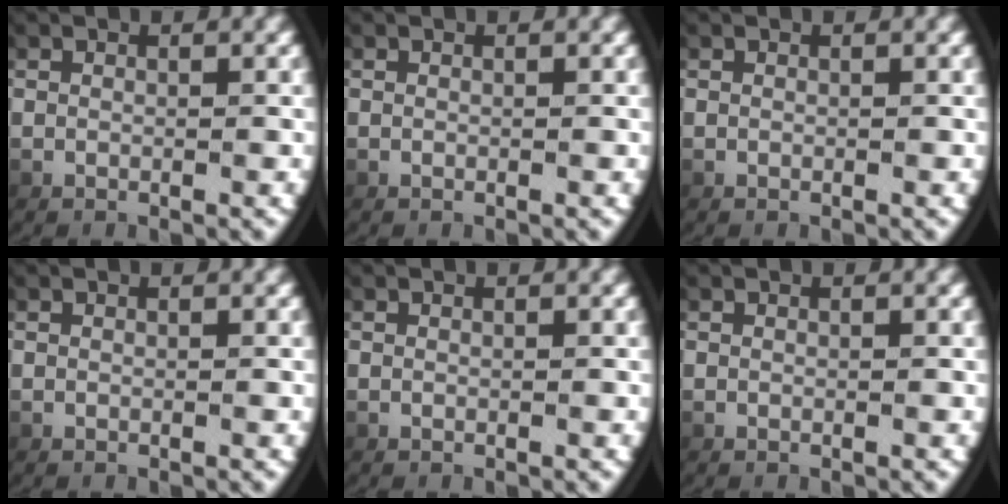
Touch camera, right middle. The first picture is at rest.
{"total": 0.0}
{"total": 0.0}
{"total": 0.0}
{"total": 0.0}
{"total": 0.0}